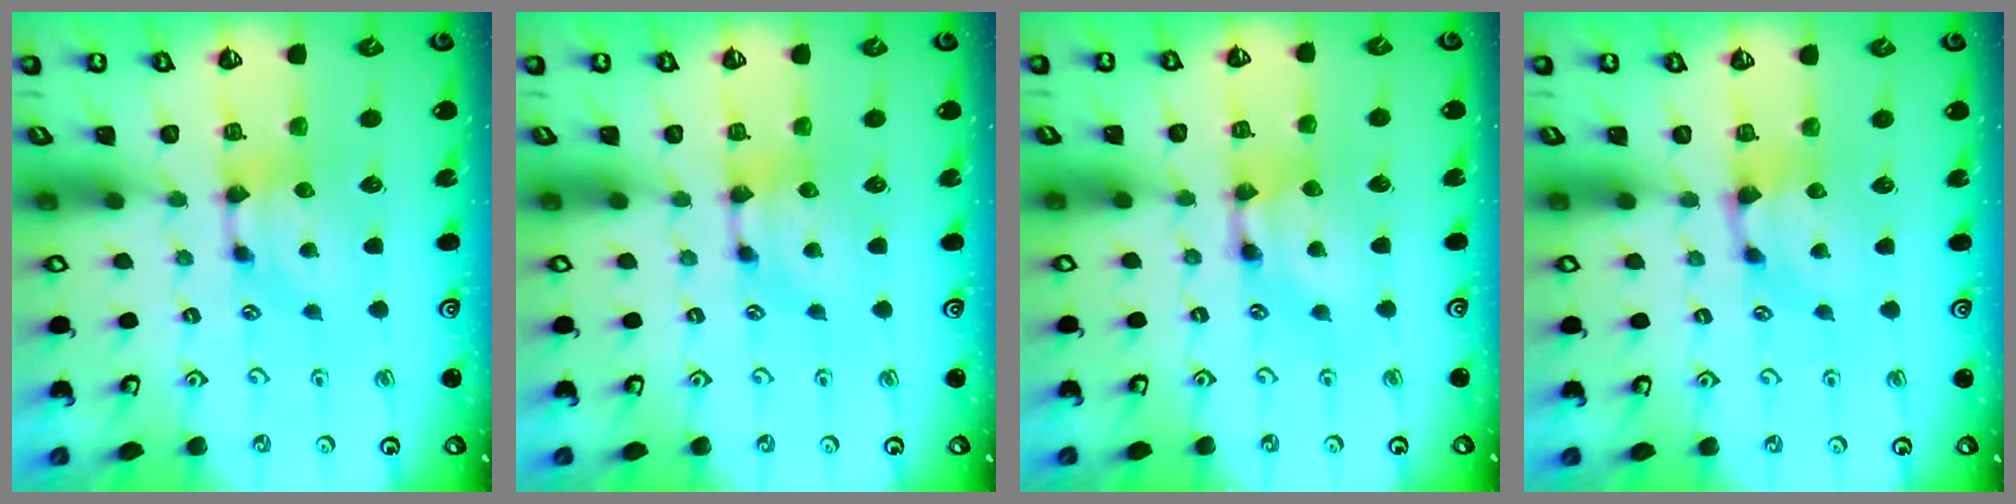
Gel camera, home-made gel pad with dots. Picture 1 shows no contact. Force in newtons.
{"total": 0.0}
{"total": 1.9, "press": 1.9, "slide": 0.1}
{"total": 0.9, "press": 0.2, "slide": 0.9}